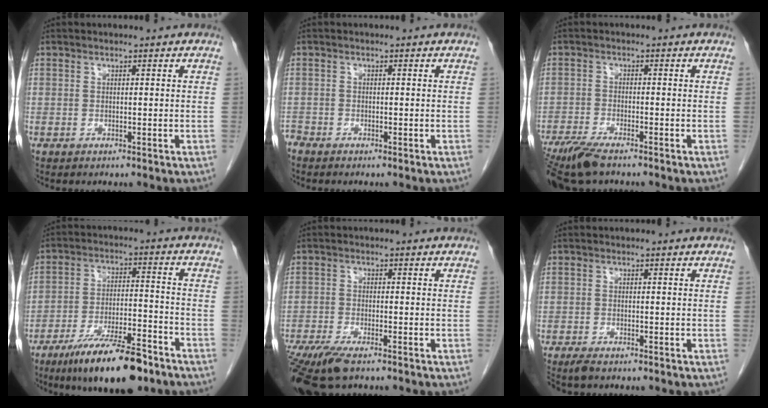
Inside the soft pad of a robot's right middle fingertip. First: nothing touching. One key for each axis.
{"total": 1.0, "fx": -1.0, "fy": 0.2, "fz": 0.0, "tx": 0.000, "ty": -0.002, "tz": -0.022}
{"total": 7.7, "fx": -6.1, "fy": 1.2, "fz": 4.5, "tx": -0.081, "ty": -0.019, "tz": -0.107}
{"total": 13.9, "fx": -9.9, "fy": 3.1, "fz": 9.3, "tx": -0.155, "ty": -0.012, "tz": -0.167}
{"total": 9.1, "fx": -6.8, "fy": 1.9, "fz": 5.7, "tx": -0.099, "ty": -0.020, "tz": -0.113}
{"total": 2.2, "fx": -1.9, "fy": 0.5, "fz": 1.1, "tx": -0.022, "ty": -0.006, "tz": -0.028}